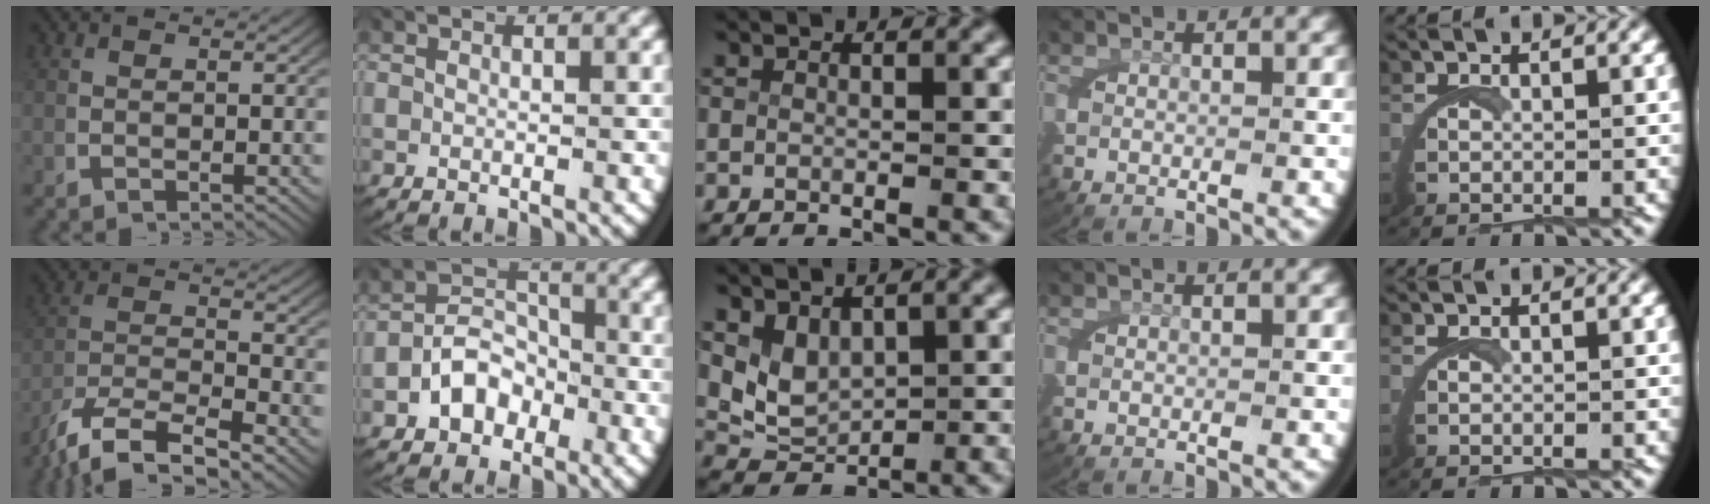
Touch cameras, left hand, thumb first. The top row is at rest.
{"thumb": {"total": 8.7, "force": [-4.5, 5.1, 5.4], "torque": [-0.118, -0.036, -0.061]}, "index": {"total": 4.5, "force": [-1.9, 3.5, 2.0], "torque": [-0.044, -0.005, -0.033]}, "middle": {"total": 6.4, "force": [1.1, 5.6, 3.0], "torque": [-0.076, -0.020, 0.021]}}